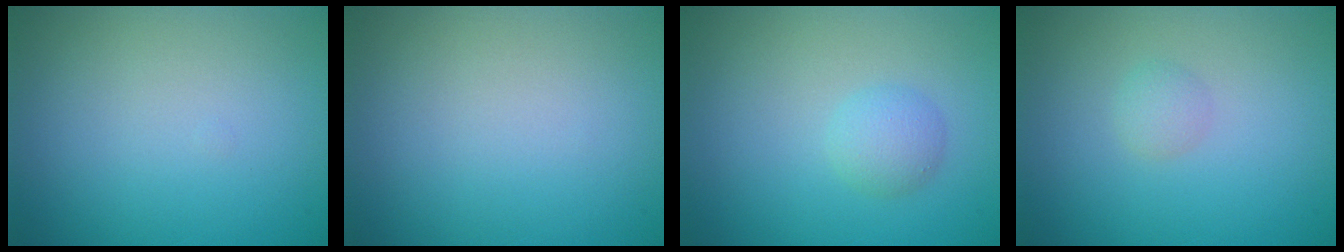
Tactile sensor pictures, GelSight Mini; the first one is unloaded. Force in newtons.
{"total": 0.0}
{"total": 1.8, "press": 1.8, "slide": 0.1}
{"total": 1.0, "press": 1.0, "slide": 0.0}